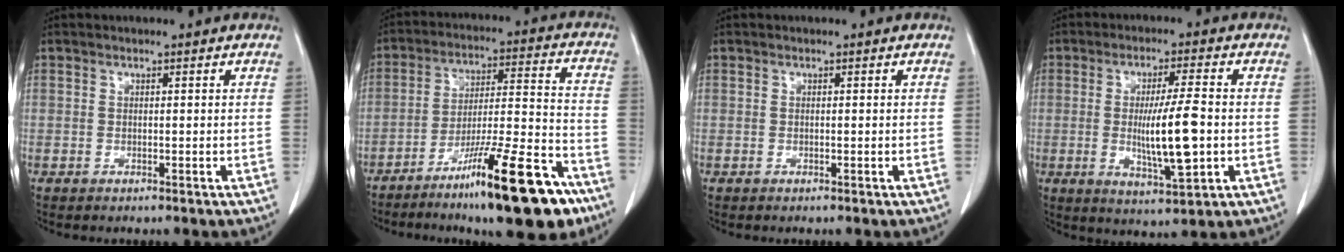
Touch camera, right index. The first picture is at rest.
{"total": 18.8, "force": [-12.3, 2.0, 14.0], "torque": [-0.198, 0.003, -0.200]}
{"total": 0.0}
{"total": 9.9, "force": [-1.0, 0.8, 9.8], "torque": [-0.169, -0.016, -0.016]}